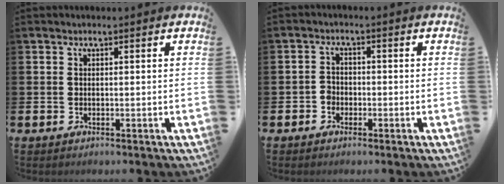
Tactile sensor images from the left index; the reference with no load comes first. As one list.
[{"total": 2.0, "force": [-1.1, 1.6, 0.3], "torque": [-0.005, 0.005, -0.026]}]